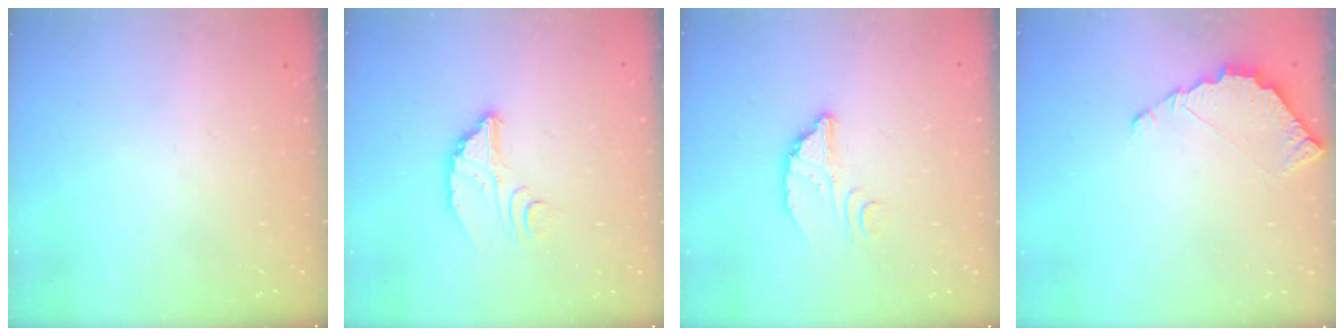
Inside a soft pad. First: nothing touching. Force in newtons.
{"total": 4.8, "press": 4.8, "slide": 0.4}
{"total": 3.6, "press": 3.6, "slide": 0.1}
{"total": 3.7, "press": 3.7, "slide": 0.3}